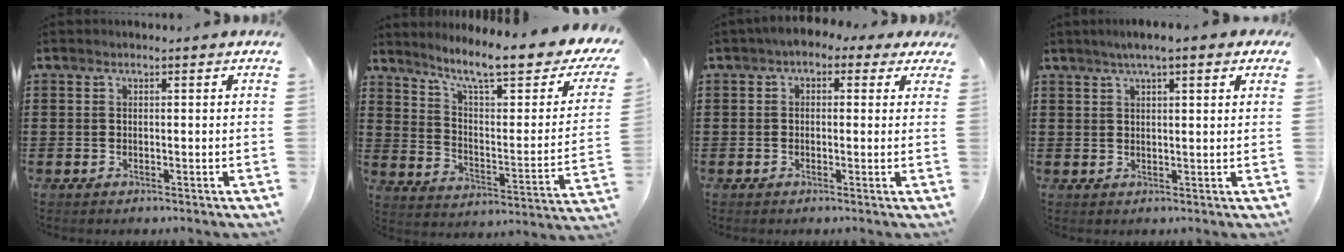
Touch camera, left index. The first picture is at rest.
{"total": 10.5, "force": [8.4, 0.8, 6.2], "torque": [-0.129, -0.064, 0.135]}
{"total": 2.1, "force": [0.2, 1.6, 1.4], "torque": [-0.031, 0.012, 0.001]}
{"total": 3.8, "force": [2.4, 0.5, 2.9], "torque": [-0.062, 0.008, 0.042]}